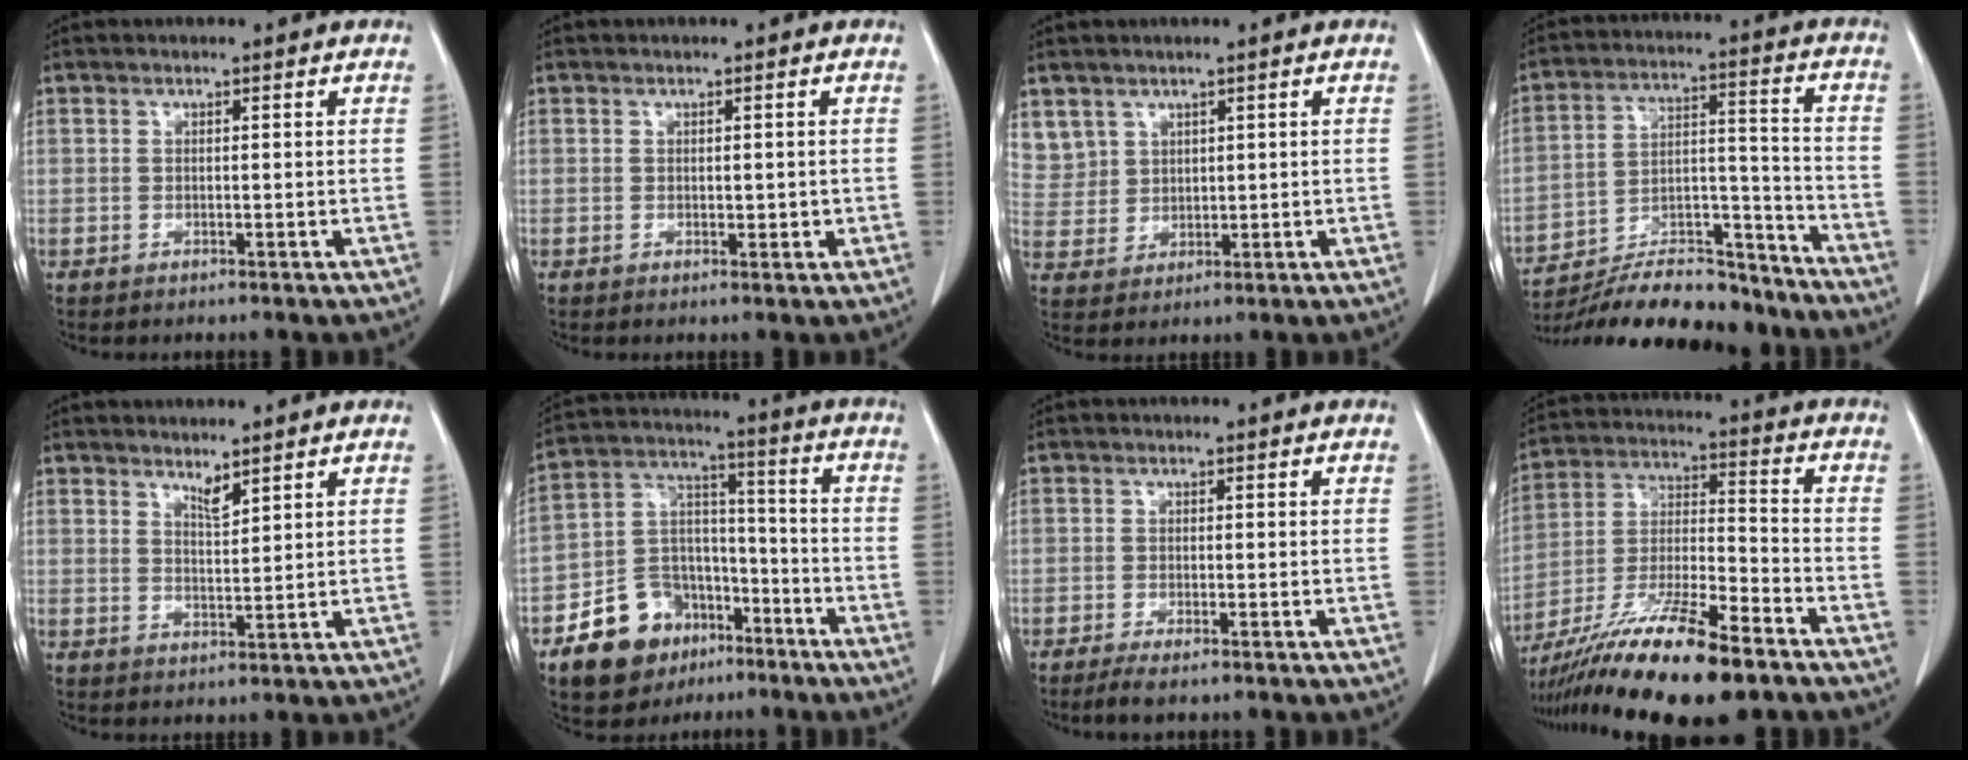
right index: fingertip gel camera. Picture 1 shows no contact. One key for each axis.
{"total": 1.4, "fx": 0.0, "fy": 0.9, "fz": 1.1, "tx": -0.008, "ty": 0.000, "tz": 0.005}
{"total": 7.1, "fx": 4.1, "fy": 5.7, "fz": 0.5, "tx": -0.019, "ty": 0.015, "tz": 0.101}
{"total": 19.6, "fx": -17.8, "fy": 4.2, "fz": 7.1, "tx": -0.129, "ty": 0.023, "tz": -0.287}
{"total": 2.2, "fx": 1.9, "fy": 0.2, "fz": 1.1, "tx": -0.024, "ty": -0.011, "tz": 0.040}
{"total": 13.4, "fx": -8.0, "fy": 9.2, "fz": 5.4, "tx": -0.102, "ty": 0.047, "tz": -0.130}
{"total": 3.3, "fx": -2.5, "fy": 0.3, "fz": 2.0, "tx": -0.031, "ty": -0.007, "tz": -0.039}
{"total": 19.5, "fx": -13.6, "fy": 2.4, "fz": 13.7, "tx": -0.260, "ty": -0.033, "tz": -0.246}